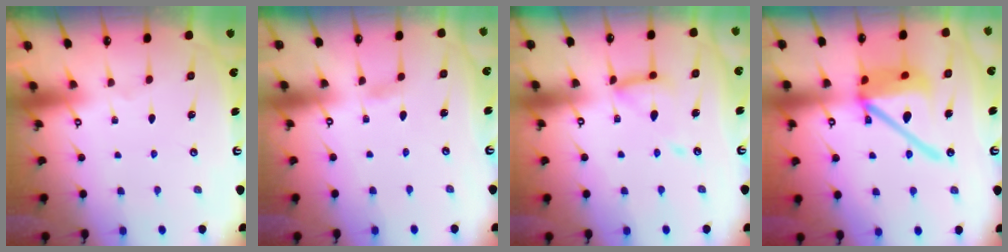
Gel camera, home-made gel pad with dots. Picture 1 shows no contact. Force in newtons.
{"total": 2.7, "press": 2.7, "slide": 0.4}
{"total": 12.5, "press": 12.4, "slide": 1.3}
{"total": 17.0, "press": 16.8, "slide": 2.6}